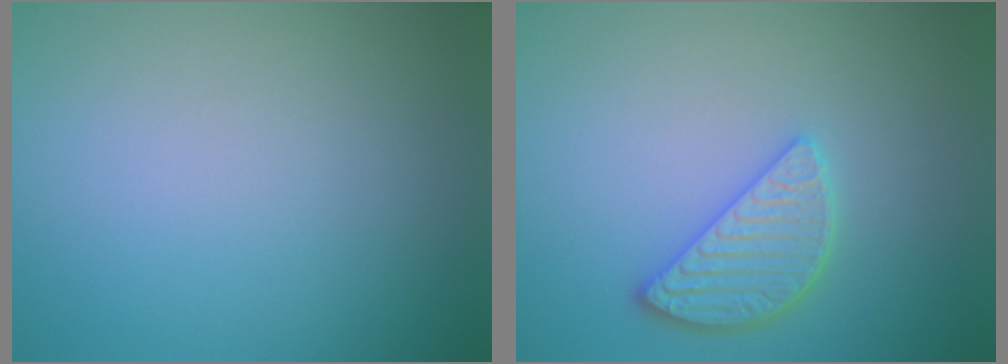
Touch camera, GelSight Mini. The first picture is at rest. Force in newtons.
{"total": 3.3, "press": 3.1, "slide": 1.0}